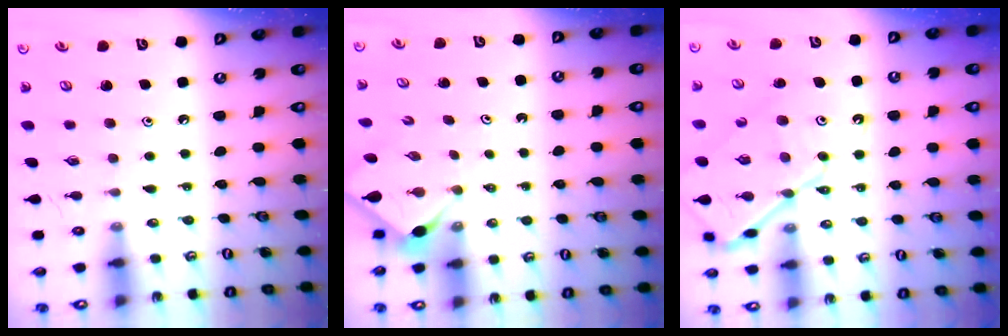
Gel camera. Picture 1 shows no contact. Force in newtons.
{"total": 2.9, "press": 2.8, "slide": 0.3}
{"total": 15.5, "press": 15.4, "slide": 1.4}